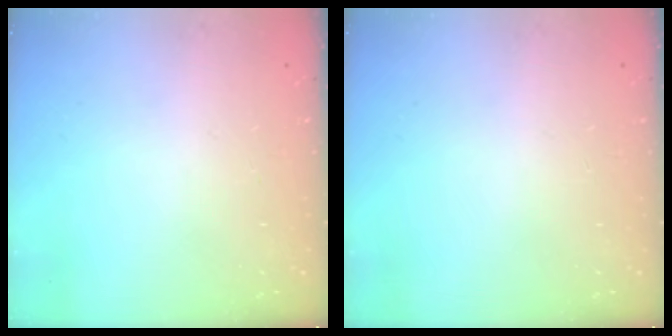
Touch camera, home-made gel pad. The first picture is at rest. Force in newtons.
{"total": 0.0}